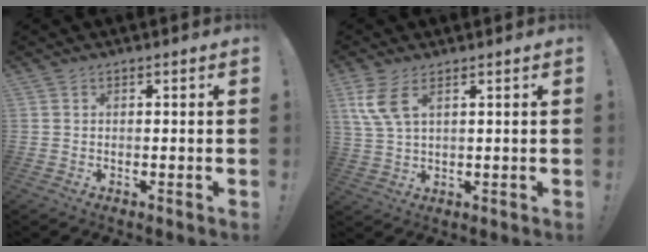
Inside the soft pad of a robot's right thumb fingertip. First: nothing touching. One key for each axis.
{"total": 7.7, "fx": 3.7, "fy": 3.1, "fz": 6.0, "tx": -0.116, "ty": -0.010, "tz": 0.071}